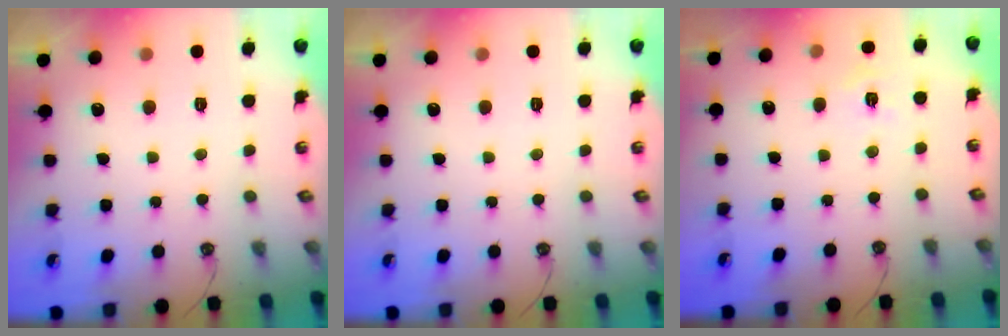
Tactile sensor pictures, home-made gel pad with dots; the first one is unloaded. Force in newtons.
{"total": 0.0}
{"total": 3.1, "press": 3.0, "slide": 0.4}